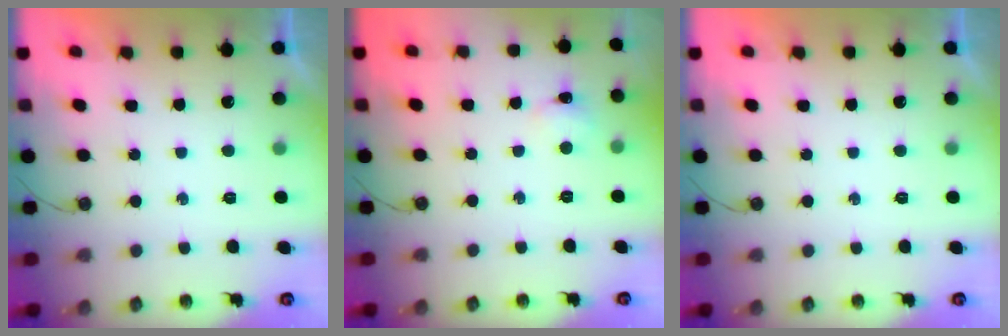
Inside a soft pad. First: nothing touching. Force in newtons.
{"total": 2.7, "press": 2.6, "slide": 0.5}
{"total": 0.0}